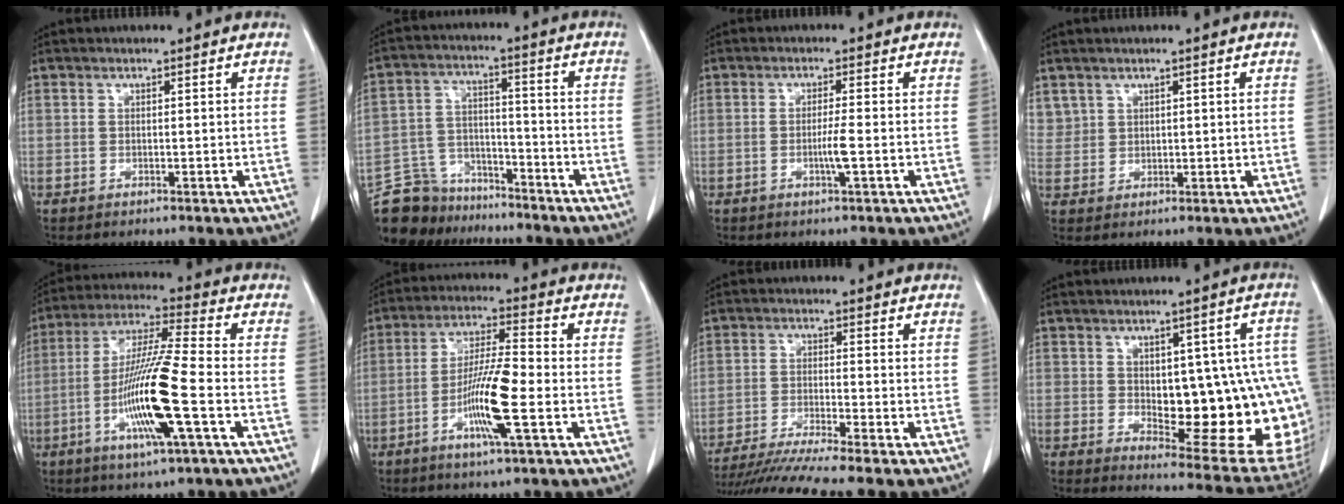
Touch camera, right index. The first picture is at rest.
{"total": 13.5, "force": [-12.1, 5.9, 0.9], "torque": [-0.029, 0.056, -0.213]}
{"total": 2.7, "force": [-0.8, -0.4, 2.6], "torque": [-0.049, -0.004, -0.014]}
{"total": 3.3, "force": [2.1, 2.6, 0.2], "torque": [0.004, 0.007, 0.046]}
{"total": 14.6, "force": [-4.5, 0.0, 13.9], "torque": [-0.279, -0.012, -0.088]}
{"total": 10.5, "force": [-3.4, 0.3, 10.0], "torque": [-0.192, -0.007, -0.068]}
{"total": 10.8, "force": [-9.3, -1.9, 5.2], "torque": [-0.072, -0.028, -0.152]}
{"total": 19.6, "force": [-1.3, 7.2, 18.2], "torque": [-0.156, 0.022, 0.013]}